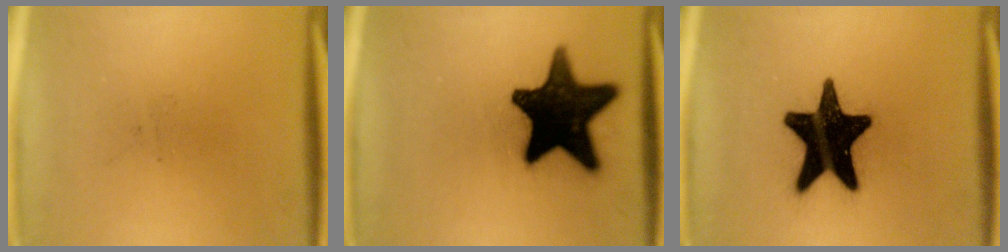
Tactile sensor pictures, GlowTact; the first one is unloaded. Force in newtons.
{"total": 19.2}
{"total": 20.0}